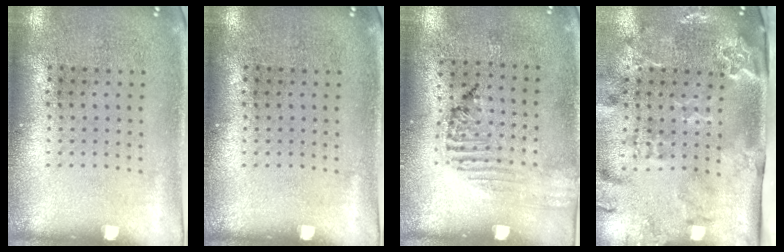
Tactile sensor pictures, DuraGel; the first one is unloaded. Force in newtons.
{"total": 0.0}
{"total": 1.3, "press": 1.3, "slide": 0.2}
{"total": 3.4, "press": 2.4, "slide": 2.4}